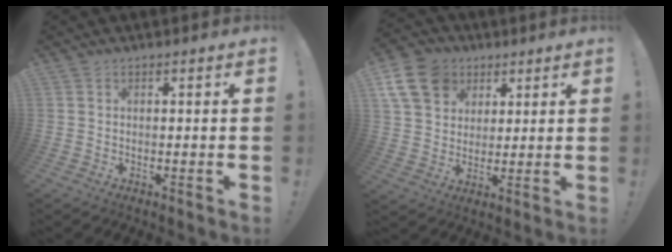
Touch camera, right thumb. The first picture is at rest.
{"total": 14.2, "force": [6.2, 11.2, 6.0], "torque": [-0.090, -0.028, 0.127]}